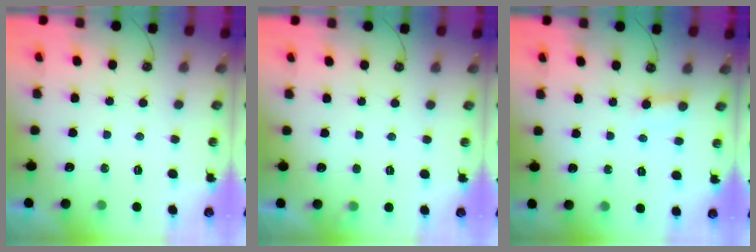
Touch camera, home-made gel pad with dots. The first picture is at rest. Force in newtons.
{"total": 3.1, "press": 3.1, "slide": 0.4}
{"total": 2.2, "press": 2.2, "slide": 0.1}